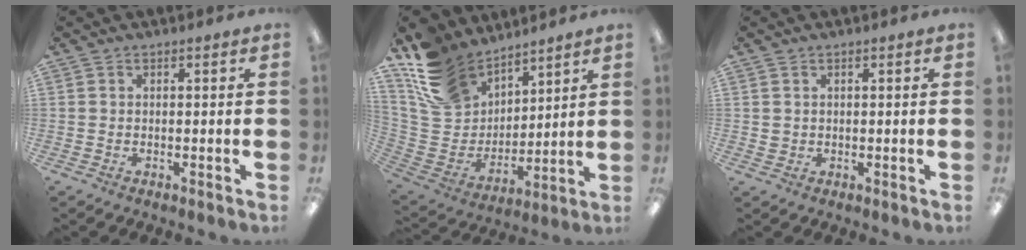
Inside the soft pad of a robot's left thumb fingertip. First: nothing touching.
{"total": 16.2, "force": [11.8, 9.9, 5.1], "torque": [-0.134, -0.067, 0.234]}
{"total": 1.3, "force": [0.6, 1.2, 0.1], "torque": [-0.004, 0.003, 0.011]}